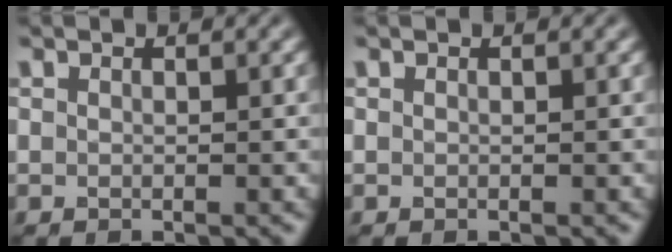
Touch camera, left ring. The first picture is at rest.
{"total": 0.0}